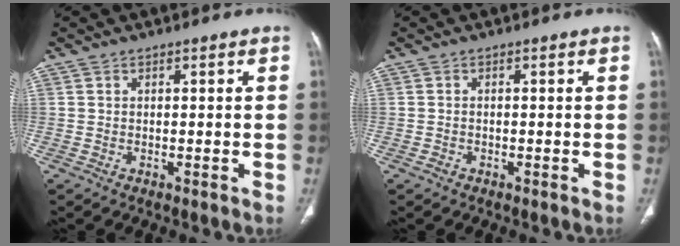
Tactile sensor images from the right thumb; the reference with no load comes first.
{"total": 0.8, "force": [-0.5, 0.5, 0.3], "torque": [-0.008, 0.003, -0.010]}